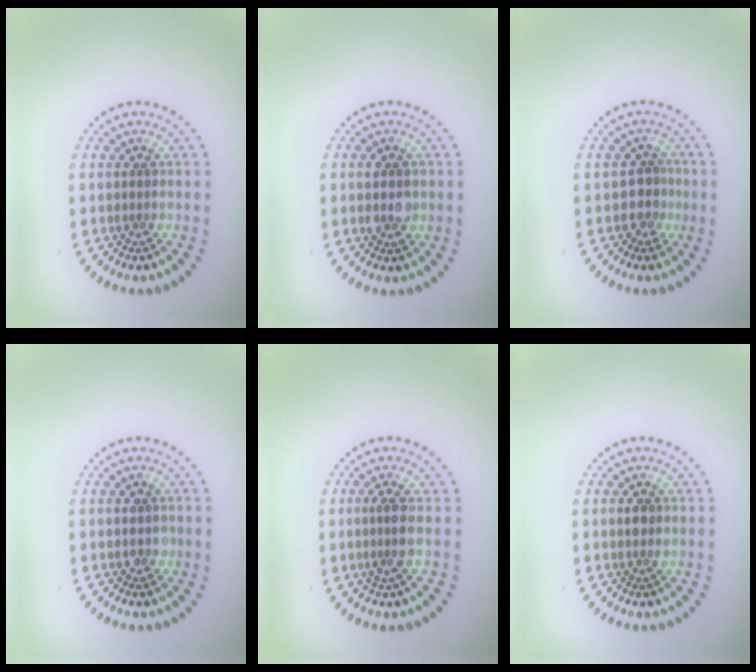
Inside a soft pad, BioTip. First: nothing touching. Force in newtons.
{"total": 2.6, "press": 2.6, "slide": 0.2}
{"total": 1.9, "press": 1.6, "slide": 1.0}
{"total": 1.1, "press": 1.0, "slide": 0.3}
{"total": 2.1, "press": 1.7, "slide": 1.2}
{"total": 1.1, "press": 1.0, "slide": 0.3}